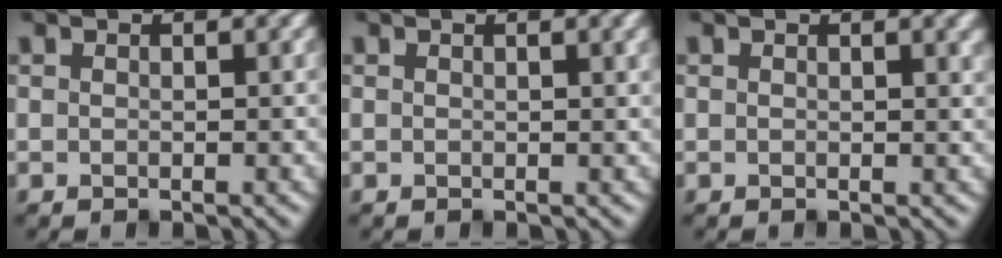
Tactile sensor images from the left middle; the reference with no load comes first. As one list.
[{"total": 3.1, "force": [1.7, 1.0, 2.4], "torque": [-0.028, 0.010, 0.022]}, {"total": 3.2, "force": [1.8, 1.0, 2.4], "torque": [-0.026, 0.009, 0.027]}]